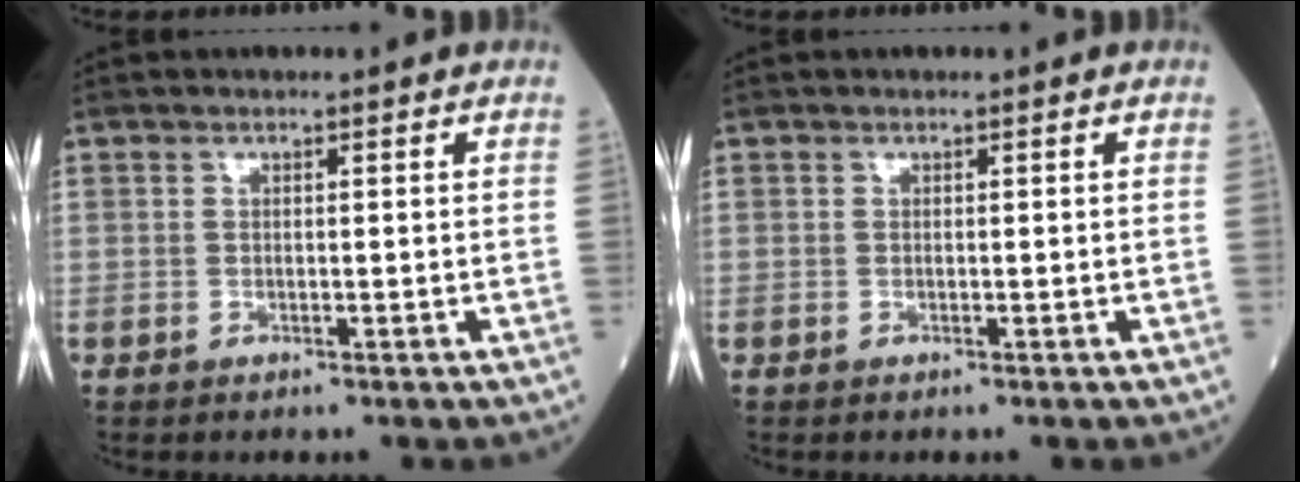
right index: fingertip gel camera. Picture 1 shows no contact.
{"total": 0.0}